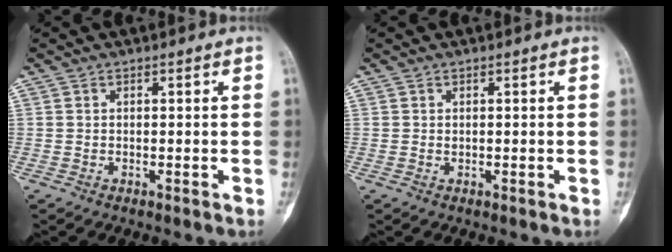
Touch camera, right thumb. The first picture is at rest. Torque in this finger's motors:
{"motor_torque": [-0.06, 0.17, 0.20, -0.38, 0.04]}